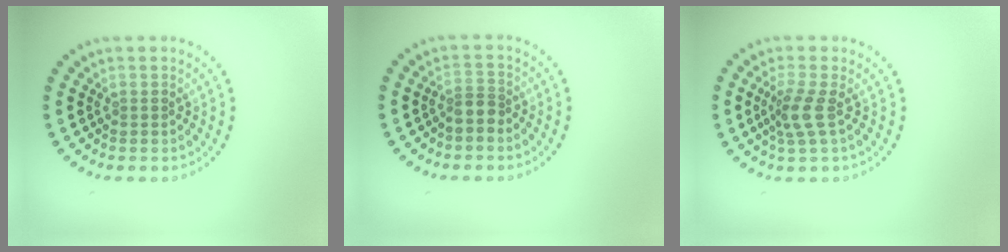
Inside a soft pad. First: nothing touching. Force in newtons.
{"total": 1.9, "press": 1.5, "slide": 1.2}
{"total": 2.4, "press": 1.8, "slide": 1.6}